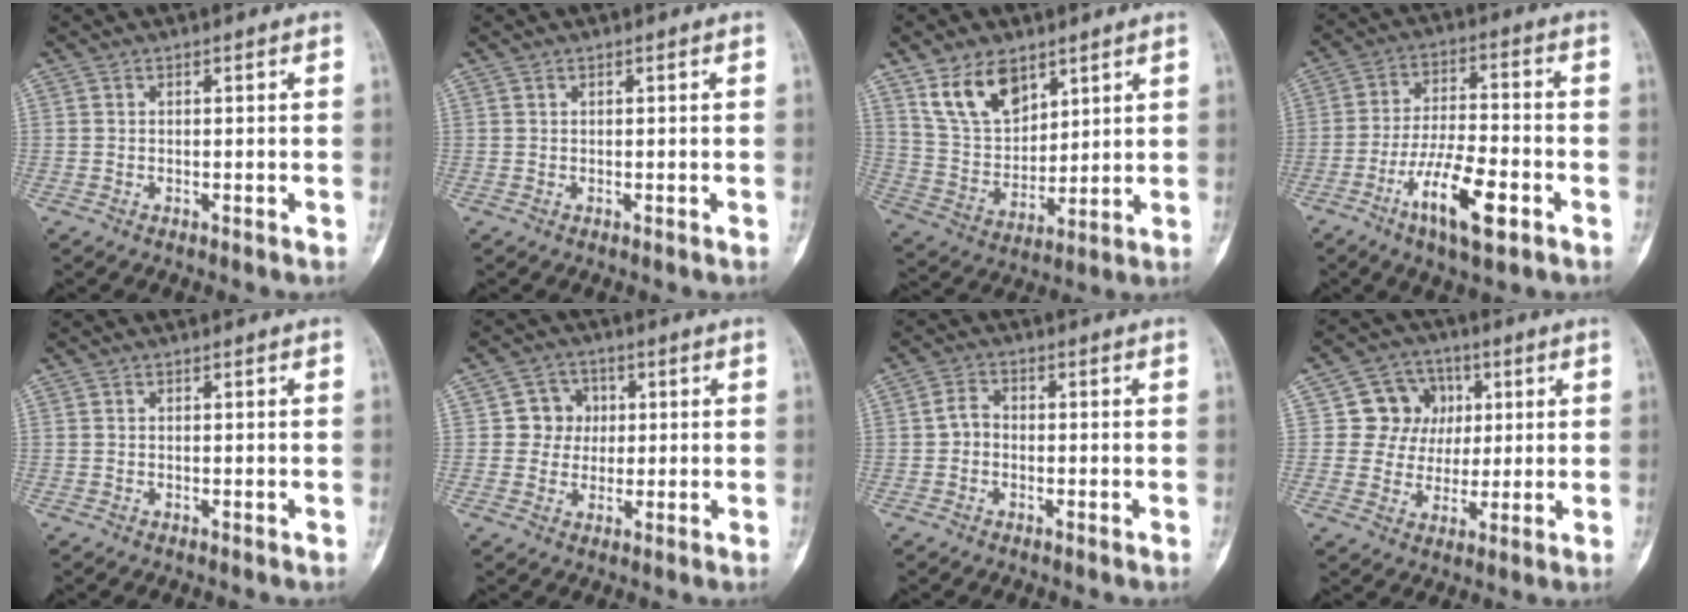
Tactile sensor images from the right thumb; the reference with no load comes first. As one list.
[{"total": 0.0}, {"total": 12.1, "force": [7.3, 7.1, 6.5], "torque": [-0.096, -0.036, 0.153]}, {"total": 12.6, "force": [-5.8, 4.0, 10.4], "torque": [-0.191, 0.024, -0.100]}, {"total": 0.0}, {"total": 5.6, "force": [0.8, 5.4, 1.4], "torque": [0.017, 0.010, 0.006]}, {"total": 2.7, "force": [-0.5, 2.1, 1.6], "torque": [-0.015, 0.012, -0.017]}, {"total": 9.7, "force": [2.3, 9.0, 2.7], "torque": [0.006, 0.005, 0.035]}]